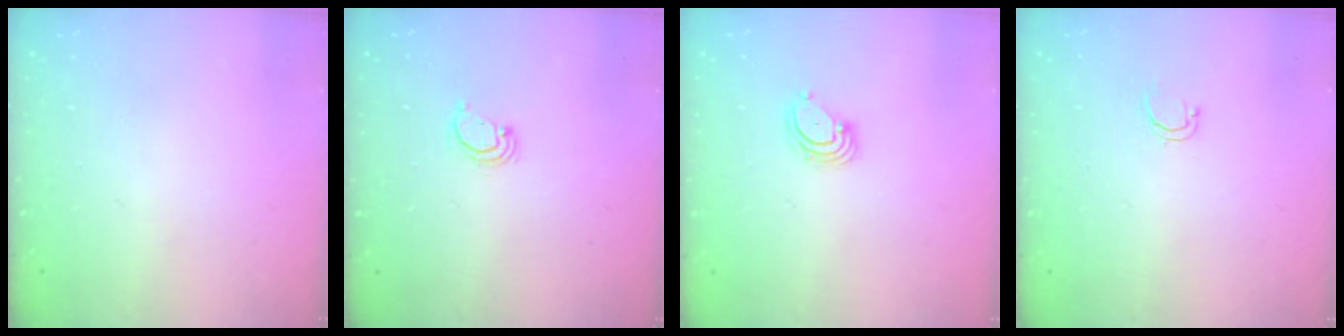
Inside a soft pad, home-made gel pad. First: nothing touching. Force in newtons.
{"total": 2.6, "press": 2.6, "slide": 0.3}
{"total": 3.3, "press": 3.3, "slide": 0.3}
{"total": 3.5, "press": 3.4, "slide": 0.8}